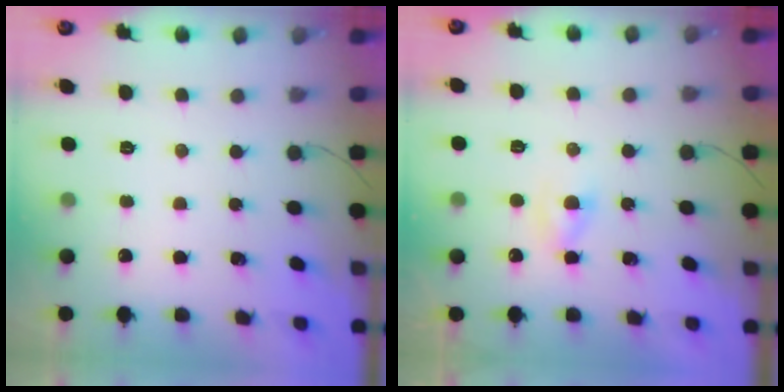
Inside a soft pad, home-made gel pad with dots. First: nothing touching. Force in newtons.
{"total": 2.2, "press": 2.2, "slide": 0.5}